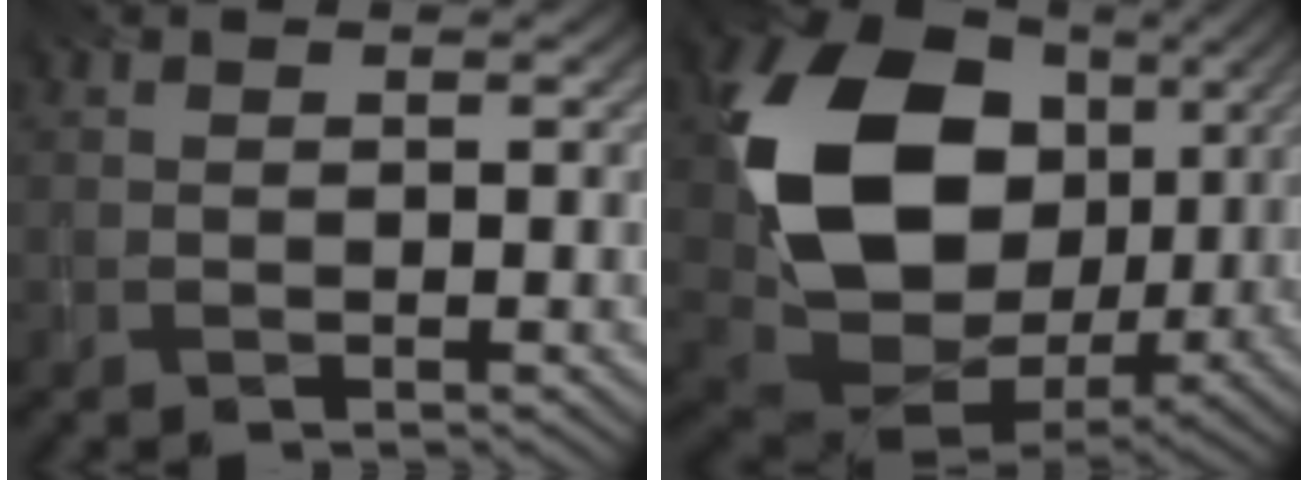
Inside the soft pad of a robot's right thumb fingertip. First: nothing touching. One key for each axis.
{"total": 17.3, "fx": 2.8, "fy": 13.0, "fz": 11.0, "tx": -0.239, "ty": -0.021, "tz": 0.063}